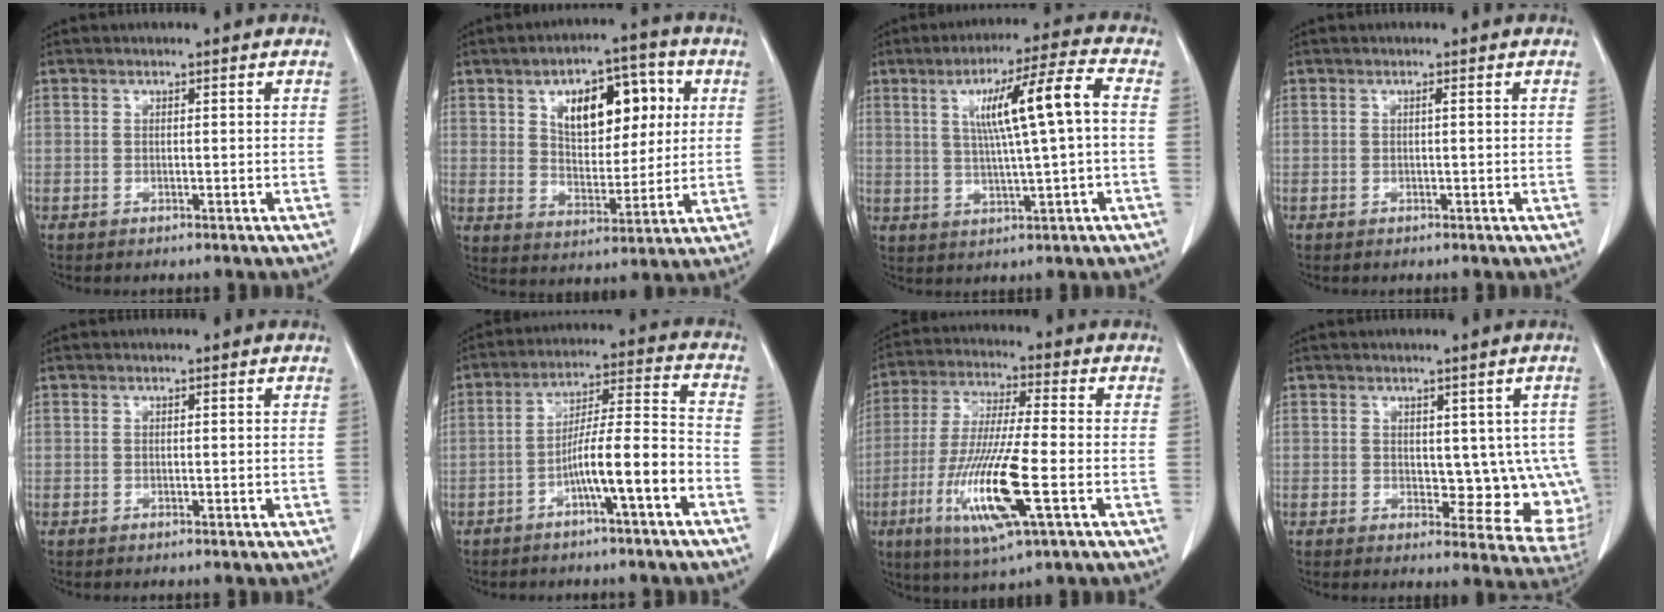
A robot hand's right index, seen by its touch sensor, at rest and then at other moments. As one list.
[{"total": 12.5, "force": [4.1, 6.3, 10.0], "torque": [-0.146, 0.023, 0.068]}, {"total": 10.9, "force": [1.7, -0.2, 10.8], "torque": [-0.178, 0.014, 0.031]}, {"total": 0.0}, {"total": 0.0}, {"total": 10.2, "force": [-4.6, 0.0, 9.1], "torque": [-0.156, 0.023, -0.076]}, {"total": 15.1, "force": [-4.8, 1.2, 14.3], "torque": [-0.291, -0.026, -0.088]}, {"total": 9.0, "force": [0.6, 5.1, 7.4], "torque": [-0.060, -0.006, 0.016]}]